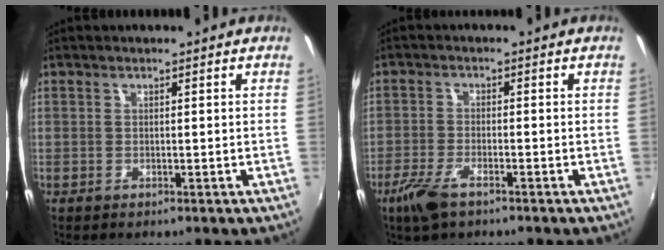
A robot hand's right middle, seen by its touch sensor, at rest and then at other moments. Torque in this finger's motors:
{"motor_torque": [0.54, -0.45, 0.06, 0.06]}